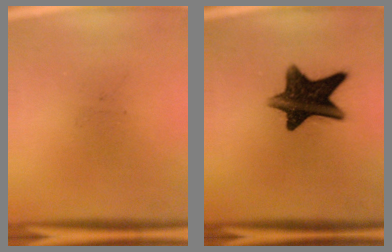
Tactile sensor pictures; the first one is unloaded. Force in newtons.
{"total": 12.8}